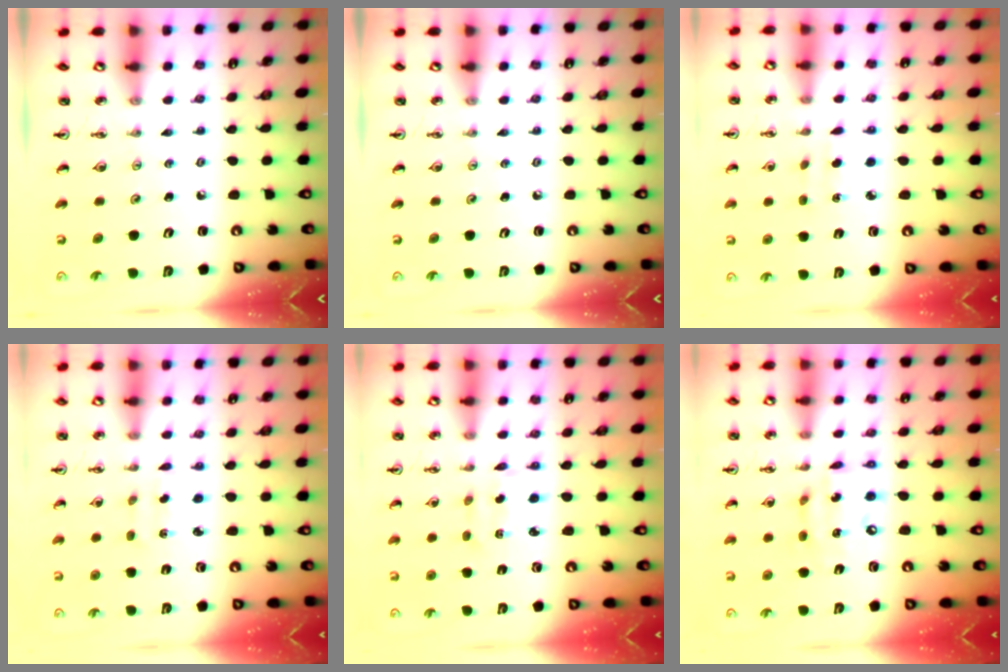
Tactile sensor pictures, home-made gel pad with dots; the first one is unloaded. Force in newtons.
{"total": 0.0}
{"total": 3.2, "press": 3.1, "slide": 0.8}
{"total": 2.1, "press": 2.1, "slide": 0.6}
{"total": 2.1, "press": 2.0, "slide": 0.8}
{"total": 10.3, "press": 10.2, "slide": 1.2}